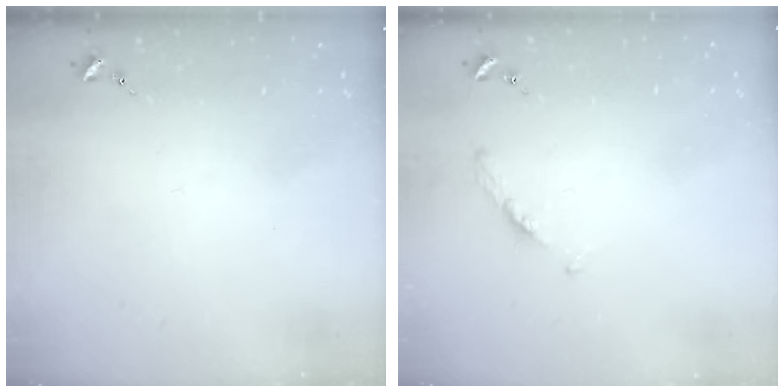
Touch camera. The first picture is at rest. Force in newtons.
{"total": 3.7, "press": 3.6, "slide": 0.4}